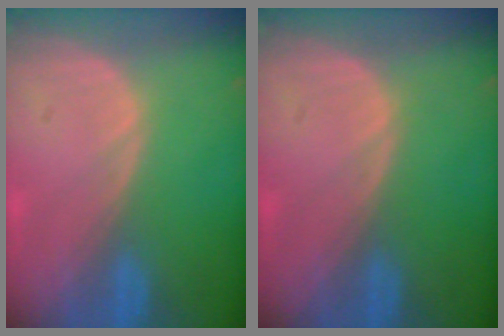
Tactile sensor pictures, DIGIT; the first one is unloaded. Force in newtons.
{"total": 0.0}